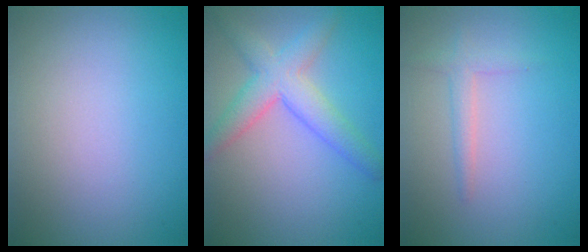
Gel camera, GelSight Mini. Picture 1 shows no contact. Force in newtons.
{"total": 4.6, "press": 4.6, "slide": 0.2}
{"total": 1.6, "press": 1.6, "slide": 0.1}